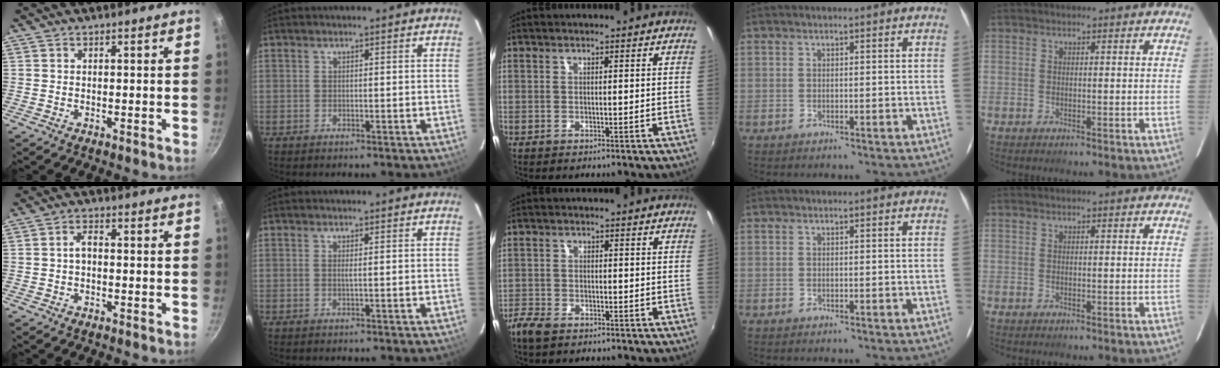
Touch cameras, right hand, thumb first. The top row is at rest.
{"thumb": {"total": 2.2, "force": [-0.3, 1.2, 1.8], "torque": [-0.030, 0.015, -0.007]}, "index": {"total": 0.5, "force": [0.1, -0.2, 0.5], "torque": [-0.007, -0.004, -0.002]}, "middle": {"total": 4.8, "force": [-3.7, 2.1, 2.2], "torque": [-0.064, -0.010, -0.074]}}